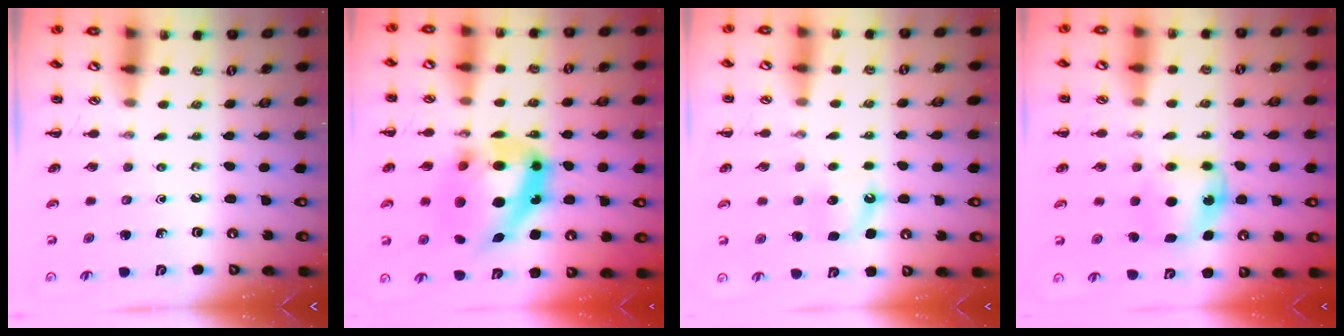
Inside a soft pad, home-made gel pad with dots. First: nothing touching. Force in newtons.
{"total": 18.5, "press": 17.9, "slide": 4.9}
{"total": 4.2, "press": 4.0, "slide": 1.3}
{"total": 6.1, "press": 6.1, "slide": 0.6}